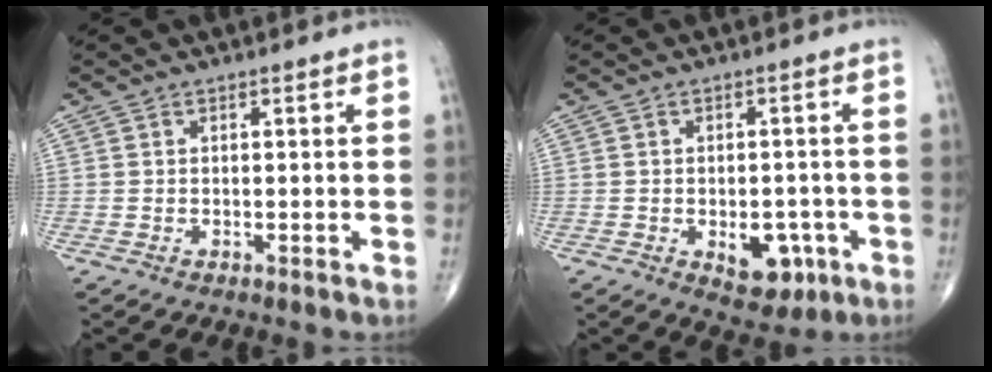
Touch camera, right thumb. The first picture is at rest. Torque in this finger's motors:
{"motor_torque": [1.03, 0.80, 0.27, -0.48, 0.19]}